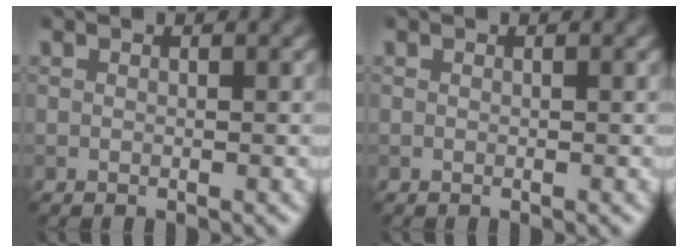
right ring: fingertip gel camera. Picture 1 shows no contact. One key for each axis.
{"total": 0.0}